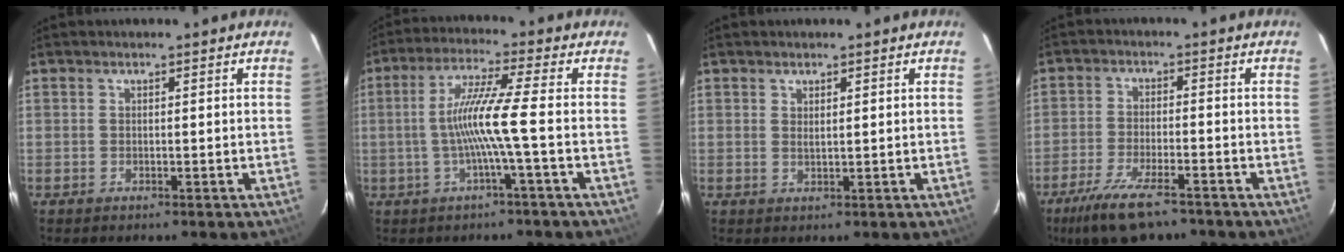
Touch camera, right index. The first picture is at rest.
{"total": 8.5, "force": [-1.7, -1.7, 8.1], "torque": [-0.162, 0.000, -0.029]}
{"total": 1.0, "force": [0.8, 0.2, 0.7], "torque": [-0.012, -0.001, 0.014]}
{"total": 11.0, "force": [-8.0, 3.2, 6.8], "torque": [-0.158, -0.026, -0.142]}